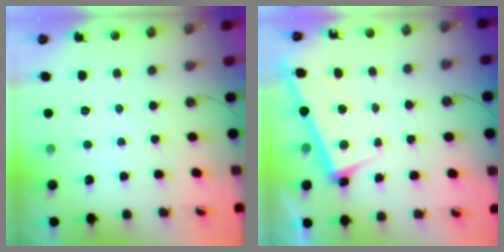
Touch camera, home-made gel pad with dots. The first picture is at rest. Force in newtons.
{"total": 2.6, "press": 2.5, "slide": 1.0}